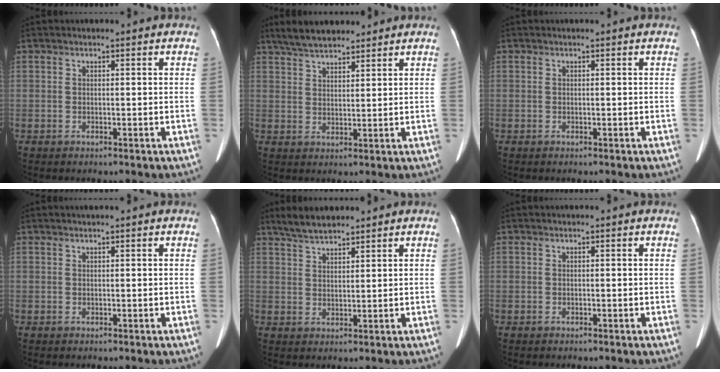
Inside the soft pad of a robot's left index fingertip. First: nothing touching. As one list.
[{"total": 7.1, "force": [6.1, 1.9, 3.1], "torque": [-0.058, 0.022, 0.109]}, {"total": 0.0}, {"total": 0.9, "force": [0.7, -0.1, 0.5], "torque": [-0.009, 0.009, 0.014]}, {"total": 5.1, "force": [4.5, 1.1, 2.2], "torque": [-0.051, 0.015, 0.085]}, {"total": 0.0}]